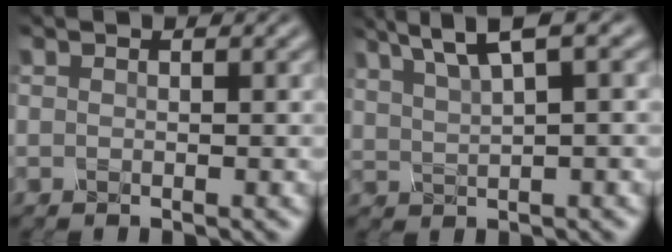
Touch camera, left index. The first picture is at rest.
{"total": 5.0, "force": [2.9, 1.1, 3.8], "torque": [-0.074, 0.018, 0.057]}